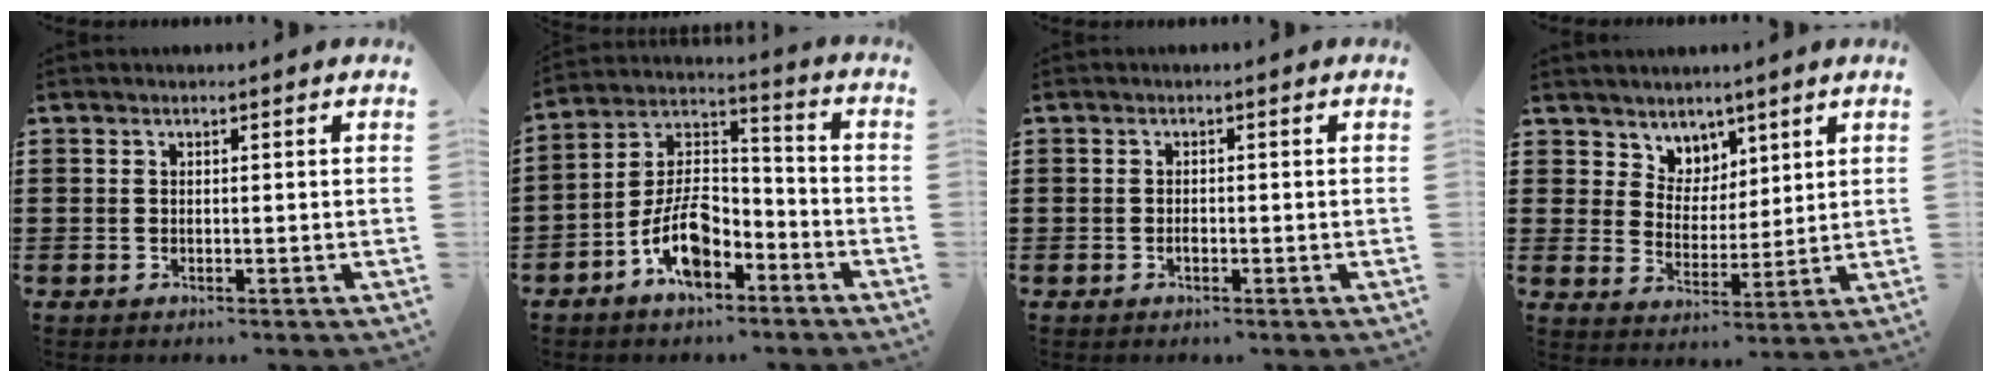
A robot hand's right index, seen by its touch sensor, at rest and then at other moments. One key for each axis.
{"total": 9.9, "fx": -5.8, "fy": 4.9, "fz": 6.3, "tx": -0.144, "ty": 0.006, "tz": -0.113}
{"total": 1.0, "fx": -0.4, "fy": 0.5, "fz": 0.7, "tx": -0.015, "ty": -0.004, "tz": -0.007}
{"total": 5.4, "fx": 3.9, "fy": 3.7, "fz": -0.6, "tx": -0.021, "ty": -0.008, "tz": 0.072}